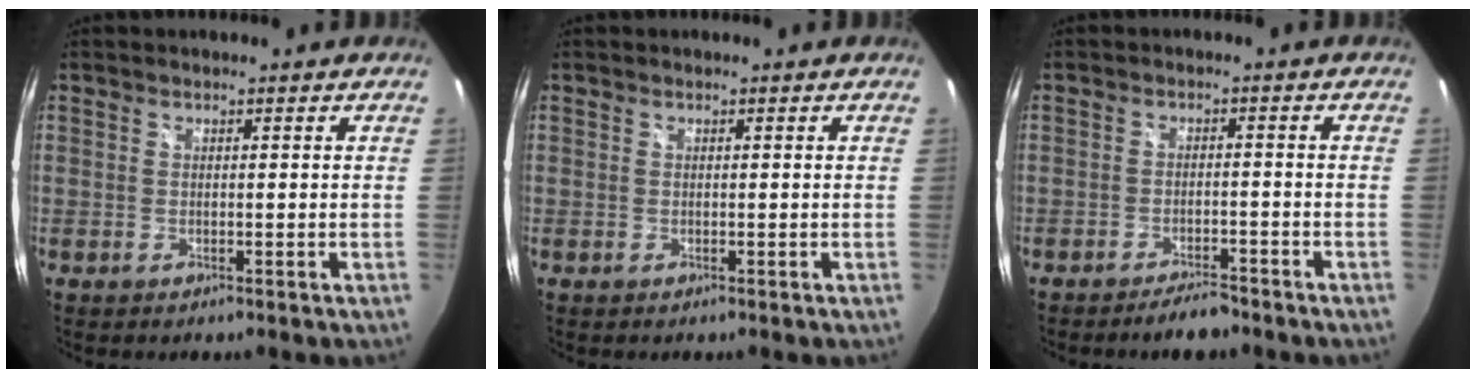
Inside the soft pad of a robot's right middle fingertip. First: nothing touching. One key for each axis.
{"total": 0.0}
{"total": 4.5, "fx": -3.9, "fy": 1.3, "fz": 1.9, "tx": -0.045, "ty": -0.002, "tz": -0.060}